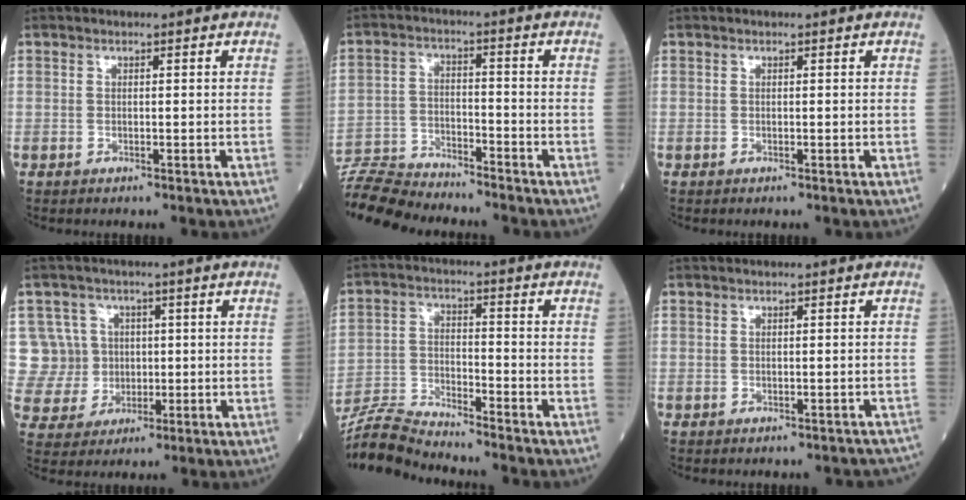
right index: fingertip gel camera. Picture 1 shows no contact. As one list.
[{"total": 11.1, "force": [-10.9, 0.5, 2.0], "torque": [-0.041, -0.005, -0.202]}, {"total": 0.0}, {"total": 8.8, "force": [1.7, 8.6, 0.6], "torque": [-0.021, 0.031, 0.042]}, {"total": 8.1, "force": [-8.0, -0.6, 0.8], "torque": [-0.022, -0.006, -0.155]}, {"total": 3.6, "force": [-3.1, 1.8, 0.4], "torque": [0.006, 0.010, -0.034]}]